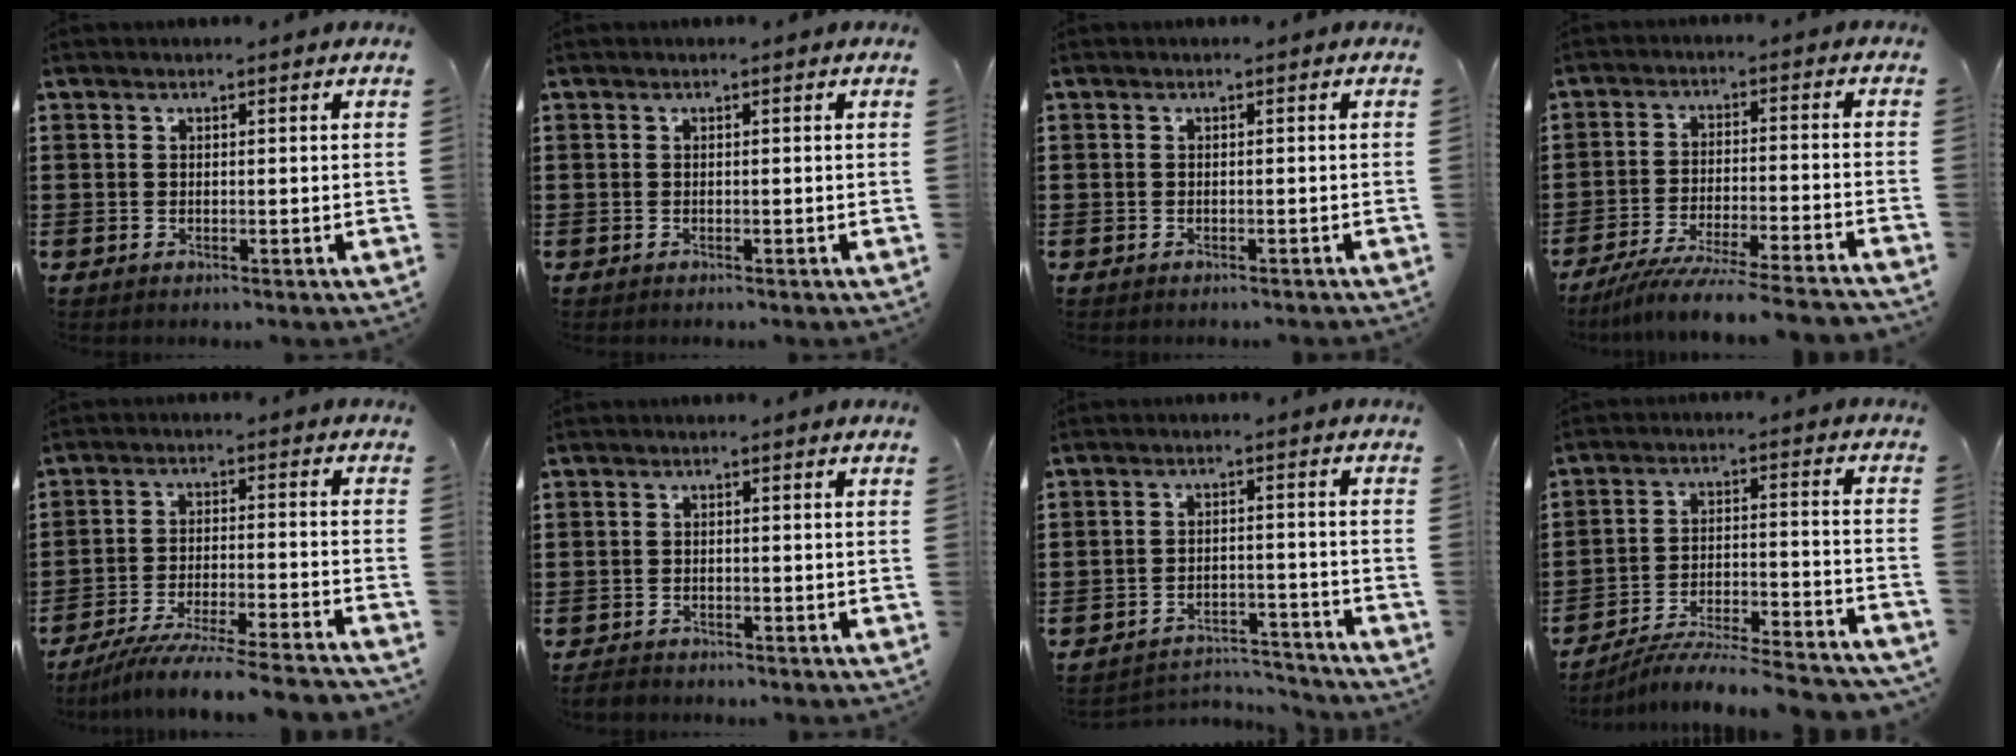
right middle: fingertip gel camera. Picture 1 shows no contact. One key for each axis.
{"total": 0.0}
{"total": 0.6, "fx": -0.6, "fy": 0.2, "fz": 0.0, "tx": 0.000, "ty": 0.001, "tz": -0.012}
{"total": 7.0, "fx": -6.5, "fy": -0.5, "fz": 2.6, "tx": -0.054, "ty": -0.017, "tz": -0.125}
{"total": 7.3, "fx": -6.8, "fy": -0.5, "fz": 2.5, "tx": -0.050, "ty": -0.012, "tz": -0.132}
{"total": 1.2, "fx": -1.1, "fy": 0.3, "fz": 0.2, "tx": -0.007, "ty": -0.002, "tz": -0.022}
{"total": 4.0, "fx": -4.0, "fy": 0.7, "fz": 0.1, "tx": -0.008, "ty": 0.002, "tz": -0.084}
{"total": 6.9, "fx": -6.6, "fy": -0.1, "fz": 2.0, "tx": -0.031, "ty": -0.004, "tz": -0.128}